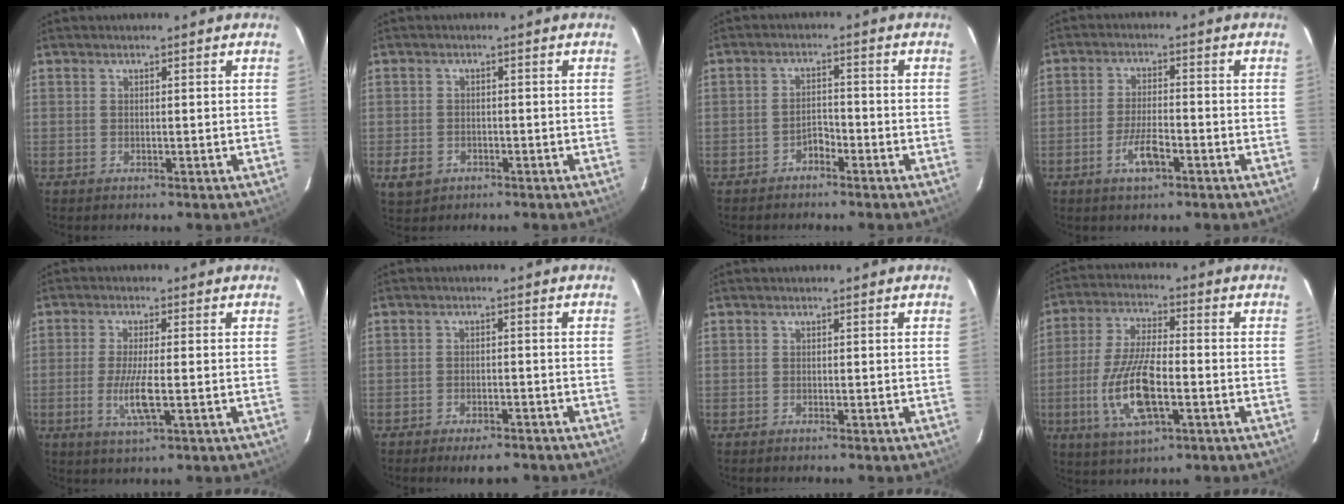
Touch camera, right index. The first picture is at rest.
{"total": 4.0, "force": [-1.8, 3.3, 1.4], "torque": [-0.035, 0.001, -0.025]}
{"total": 2.6, "force": [-2.1, 1.1, 0.9], "torque": [-0.021, 0.008, -0.032]}
{"total": 5.7, "force": [-2.9, 1.9, 4.5], "torque": [-0.096, -0.001, -0.052]}
{"total": 6.3, "force": [-1.4, 0.9, 6.1], "torque": [-0.124, -0.011, -0.029]}
{"total": 5.7, "force": [-4.7, 2.1, 2.5], "torque": [-0.054, 0.000, -0.067]}
{"total": 0.6, "force": [-0.5, 0.3, -0.1], "torque": [0.001, 0.001, -0.011]}
{"total": 13.4, "force": [-3.8, 4.5, 12.0], "torque": [-0.253, -0.008, -0.070]}